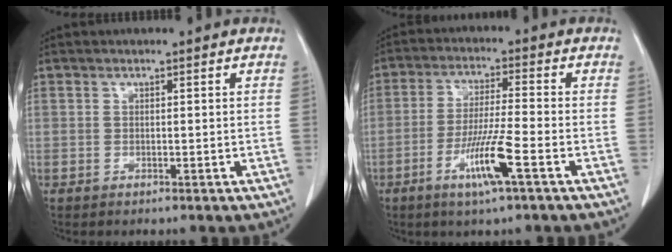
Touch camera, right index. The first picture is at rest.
{"total": 8.4, "force": [-3.8, -0.3, 7.5], "torque": [-0.144, -0.013, -0.072]}